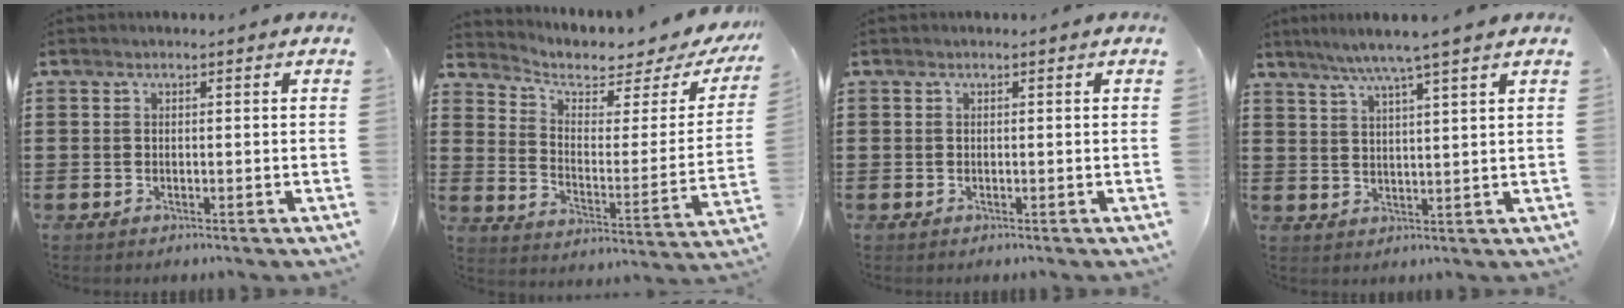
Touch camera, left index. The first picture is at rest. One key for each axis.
{"total": 4.2, "fx": 3.2, "fy": 1.6, "fz": 2.2, "tx": -0.057, "ty": -0.027, "tz": 0.047}
{"total": 0.0}
{"total": 5.5, "fx": 4.4, "fy": -0.8, "fz": 3.3, "tx": -0.075, "ty": -0.013, "tz": 0.075}